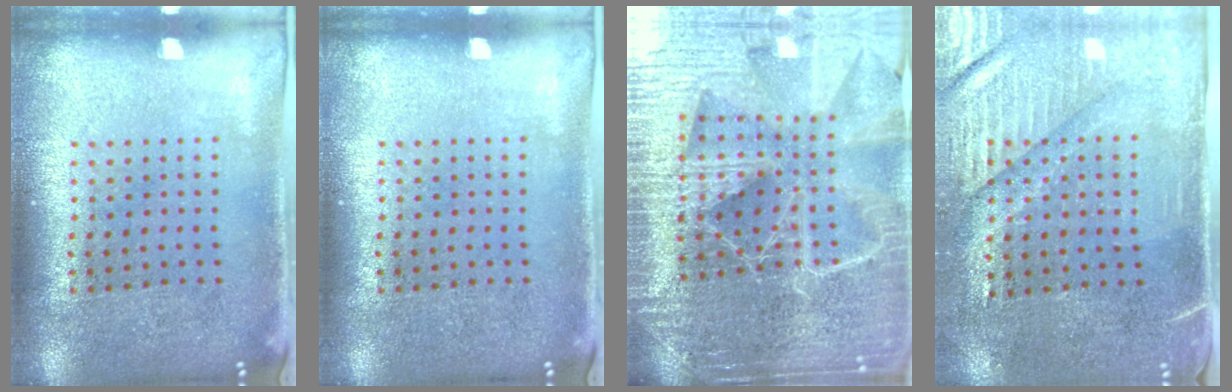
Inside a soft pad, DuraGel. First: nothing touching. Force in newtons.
{"total": 0.0}
{"total": 5.6, "press": 5.0, "slide": 2.4}
{"total": 3.5, "press": 3.1, "slide": 1.7}